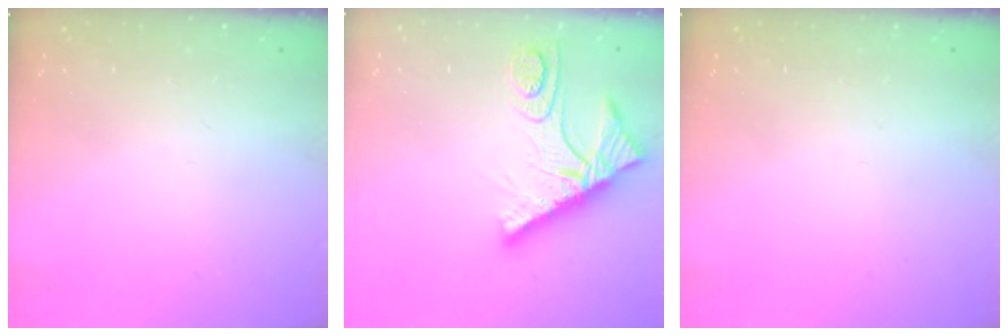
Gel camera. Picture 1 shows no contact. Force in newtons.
{"total": 10.7, "press": 10.6, "slide": 1.1}
{"total": 0.0}